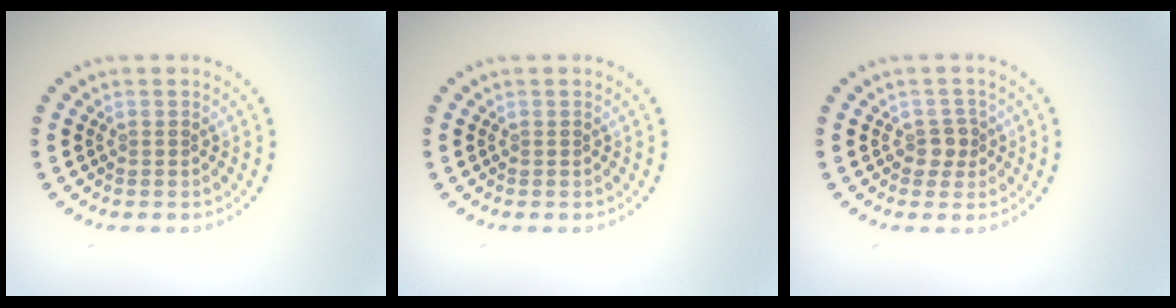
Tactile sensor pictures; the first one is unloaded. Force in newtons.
{"total": 0.0}
{"total": 1.7, "press": 1.5, "slide": 0.8}